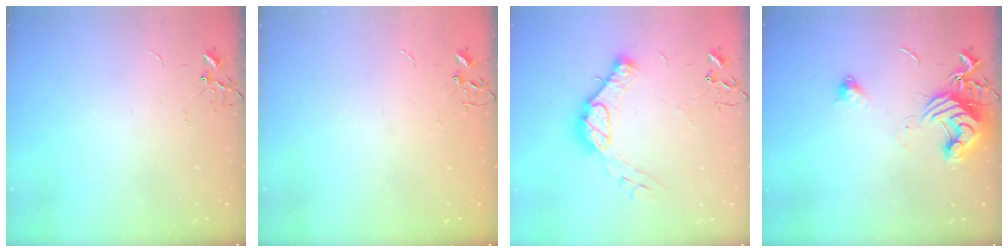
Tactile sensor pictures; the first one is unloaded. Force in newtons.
{"total": 0.0}
{"total": 14.4, "press": 14.4, "slide": 1.1}
{"total": 12.7, "press": 12.6, "slide": 1.6}